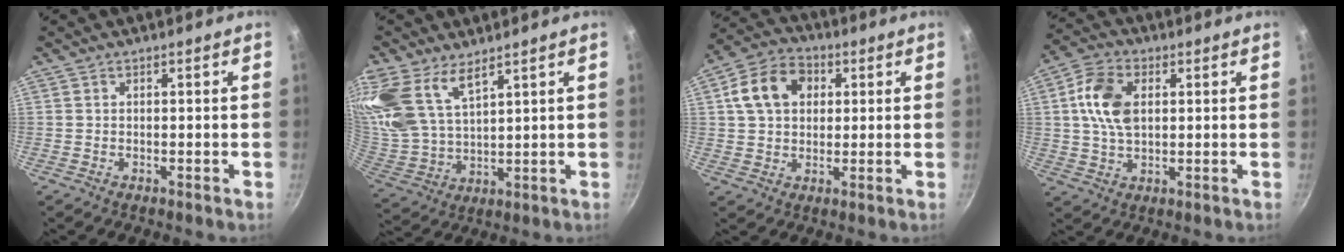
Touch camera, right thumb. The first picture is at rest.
{"total": 18.0, "force": [9.9, 9.3, 11.8], "torque": [-0.279, -0.014, 0.210]}
{"total": 11.6, "force": [2.9, 8.7, 7.1], "torque": [-0.108, 0.011, 0.042]}
{"total": 10.6, "force": [2.1, 6.6, 8.1], "torque": [-0.153, 0.006, 0.037]}